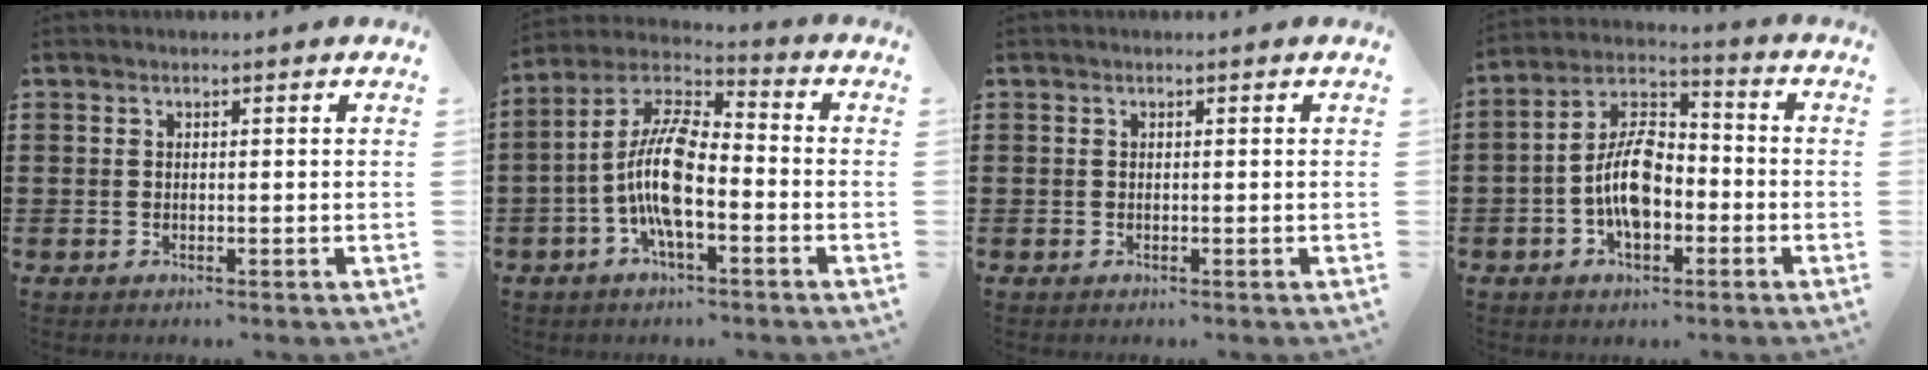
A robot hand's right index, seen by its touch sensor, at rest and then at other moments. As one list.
[{"total": 11.2, "force": [-2.7, 3.9, 10.2], "torque": [-0.235, -0.009, -0.056]}, {"total": 0.0}, {"total": 9.3, "force": [-2.5, 5.0, 7.4], "torque": [-0.163, 0.005, -0.048]}]